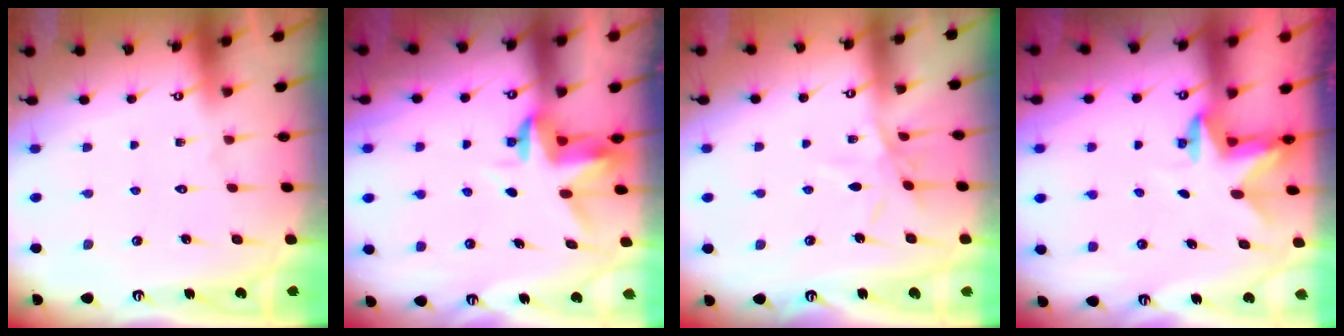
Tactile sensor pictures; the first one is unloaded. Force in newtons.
{"total": 3.4, "press": 3.3, "slide": 0.4}
{"total": 5.9, "press": 5.8, "slide": 0.7}
{"total": 2.5, "press": 2.5, "slide": 0.4}